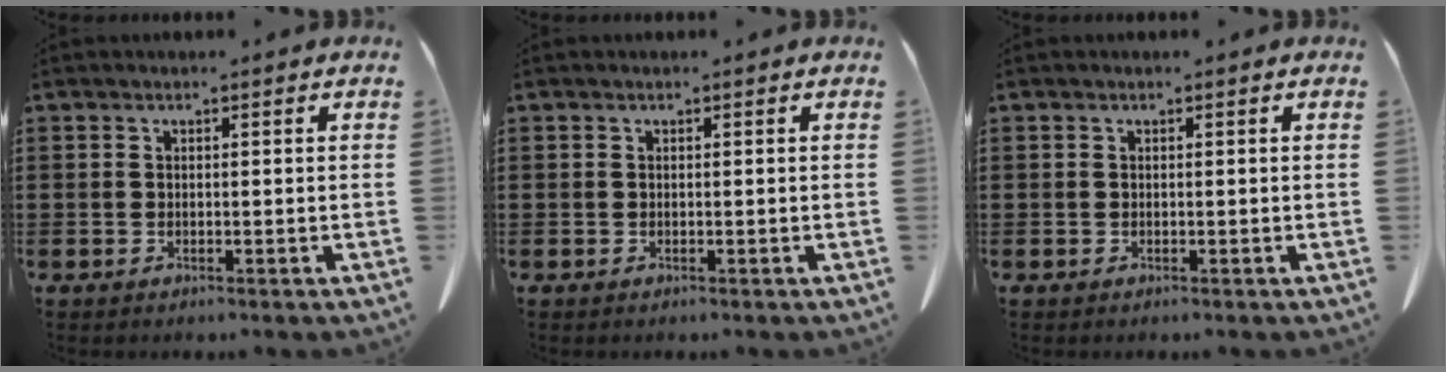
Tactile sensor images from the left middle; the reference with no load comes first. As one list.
[{"total": 0.0}, {"total": 0.0}]